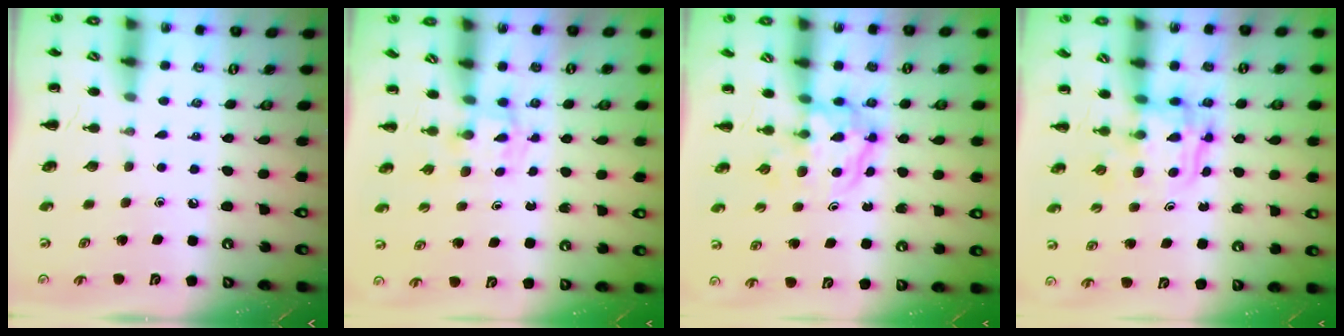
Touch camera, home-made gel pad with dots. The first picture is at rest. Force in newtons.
{"total": 2.4, "press": 2.2, "slide": 1.0}
{"total": 3.9, "press": 3.9, "slide": 0.4}
{"total": 3.4, "press": 3.4, "slide": 0.2}